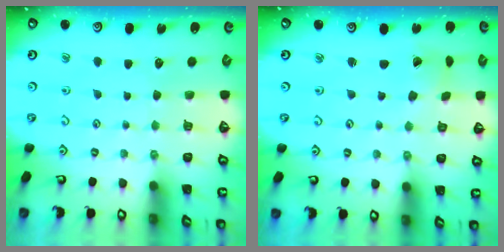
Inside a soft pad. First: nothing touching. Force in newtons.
{"total": 1.2, "press": 1.2, "slide": 0.1}